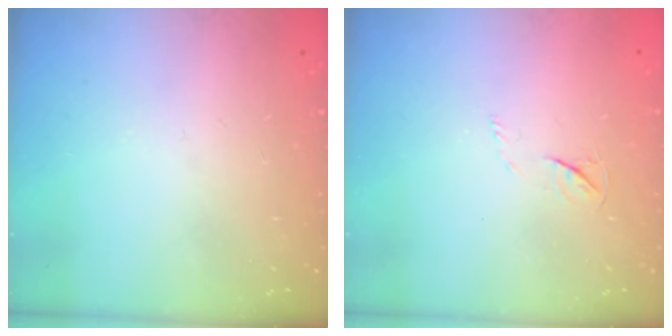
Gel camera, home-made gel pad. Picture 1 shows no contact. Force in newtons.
{"total": 3.6, "press": 3.6, "slide": 0.5}